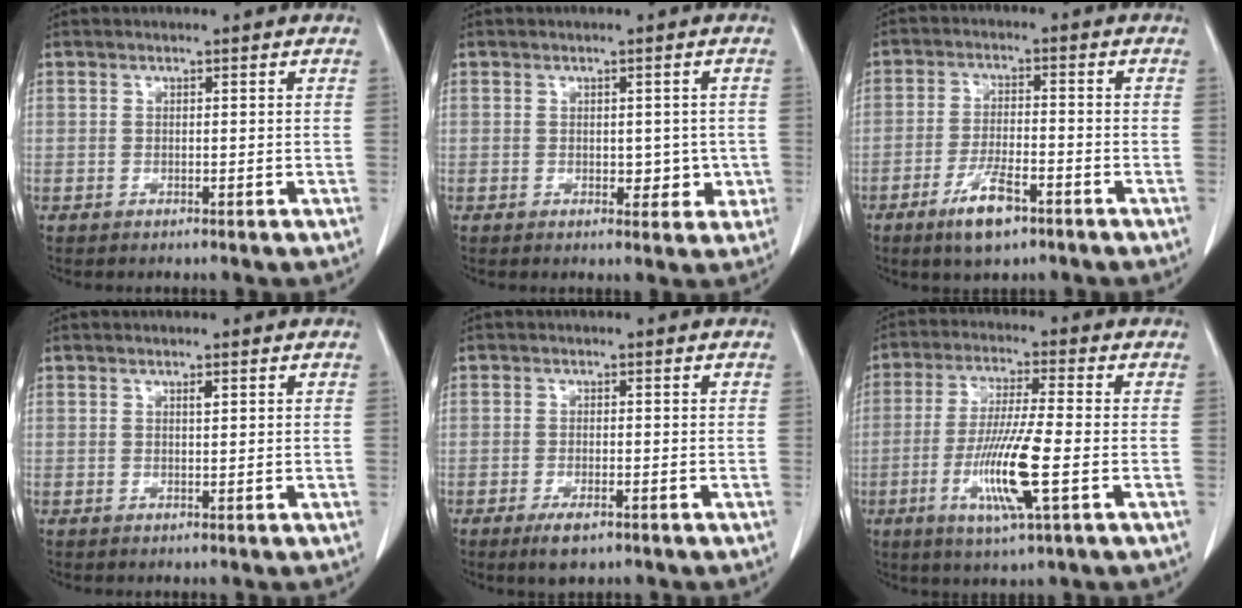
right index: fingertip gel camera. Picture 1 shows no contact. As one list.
[{"total": 3.6, "force": [-0.4, 2.3, 2.7], "torque": [-0.022, 0.003, 0.001]}, {"total": 7.0, "force": [-4.2, 1.9, 5.3], "torque": [-0.104, -0.007, -0.069]}, {"total": 0.6, "force": [0.3, 0.1, 0.5], "torque": [-0.012, -0.001, 0.006]}, {"total": 3.3, "force": [-2.0, 1.0, 2.4], "torque": [-0.047, -0.003, -0.029]}, {"total": 11.2, "force": [-3.2, 0.2, 10.7], "torque": [-0.211, -0.017, -0.062]}]